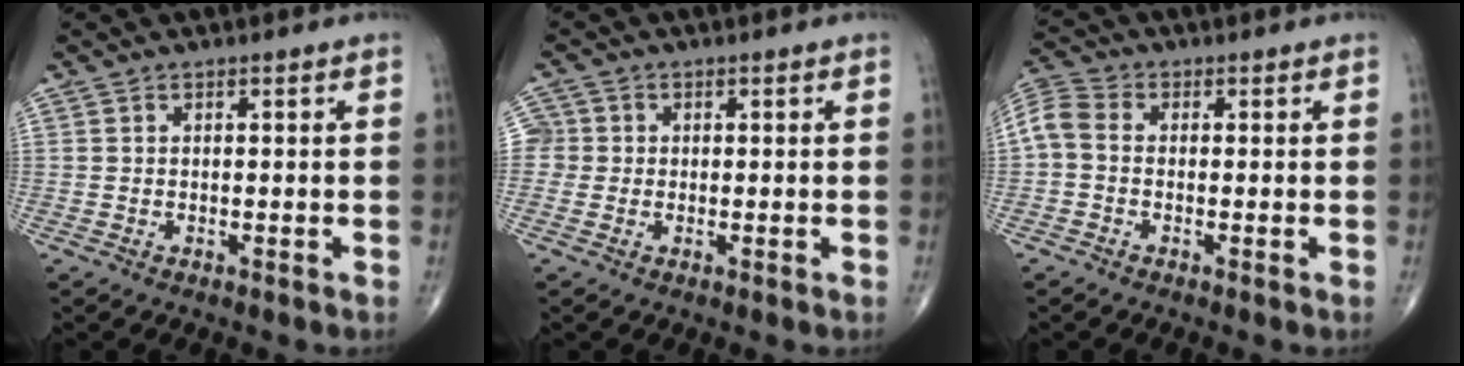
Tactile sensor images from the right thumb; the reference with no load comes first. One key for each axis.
{"total": 3.0, "fx": 0.0, "fy": 3.0, "fz": 0.3, "tx": 0.015, "ty": 0.009, "tz": -0.004}
{"total": 6.7, "fx": -0.3, "fy": 4.8, "fz": 4.7, "tx": -0.105, "ty": 0.018, "tz": -0.018}